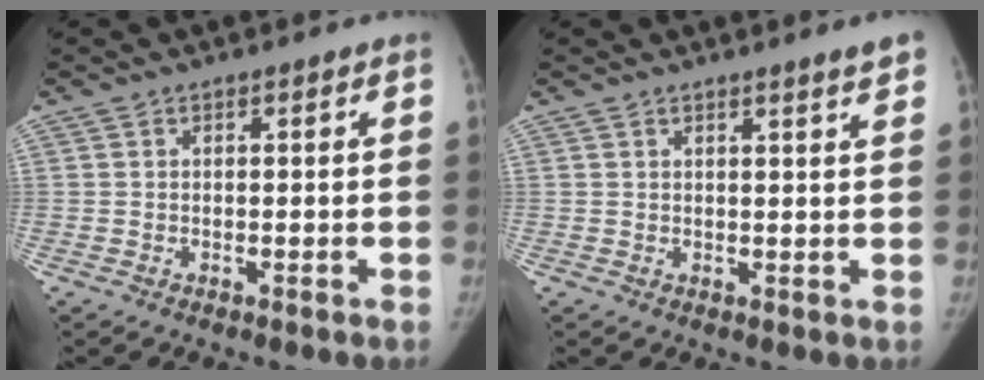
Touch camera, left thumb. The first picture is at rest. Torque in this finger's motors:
{"motor_torque": [-0.08, 0.08, -0.36, -0.18, 0.00]}